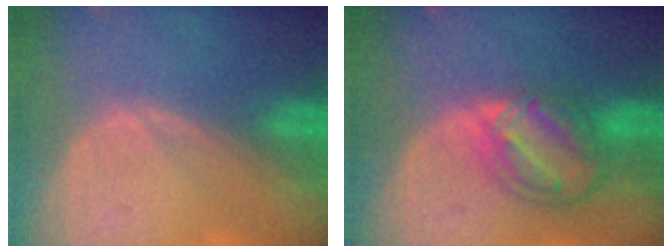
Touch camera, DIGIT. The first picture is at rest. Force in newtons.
{"total": 8.2, "press": 6.9, "slide": 4.4}